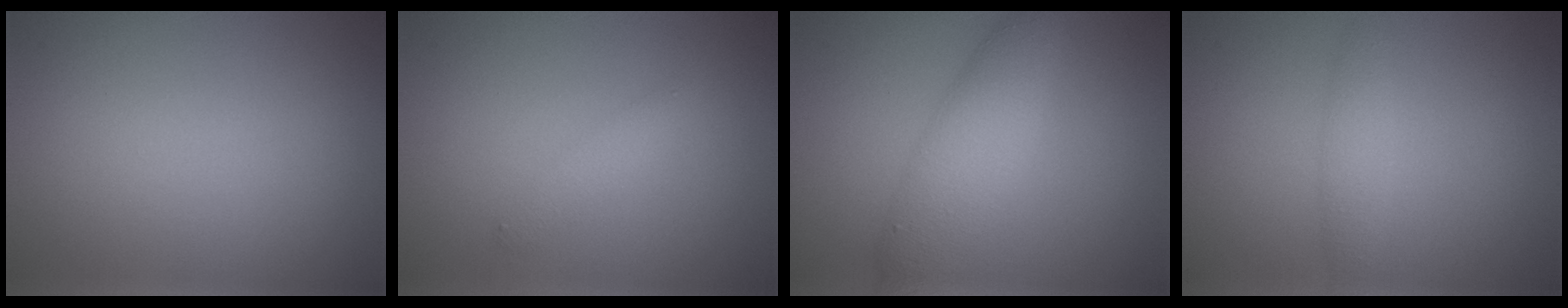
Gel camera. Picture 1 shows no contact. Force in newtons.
{"total": 1.3, "press": 1.3, "slide": 0.0}
{"total": 4.6, "press": 4.6, "slide": 0.1}
{"total": 1.8, "press": 1.8, "slide": 0.1}